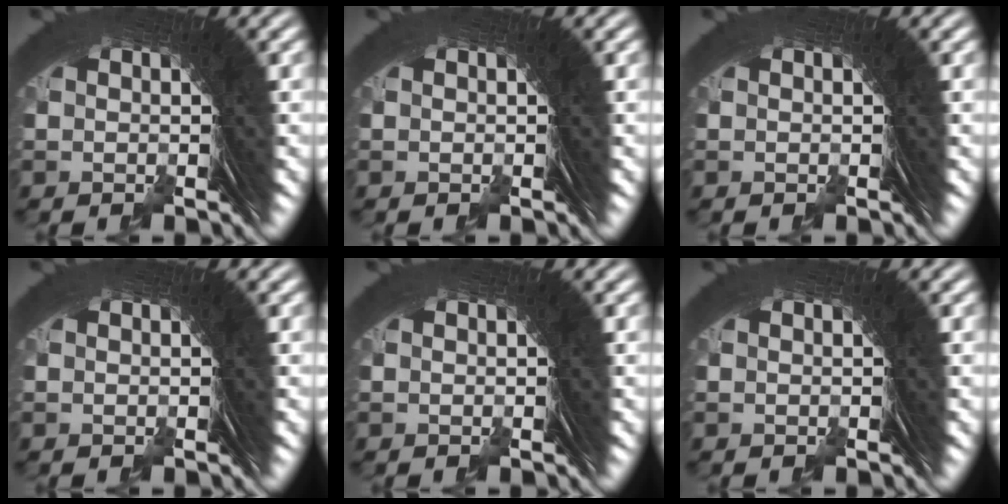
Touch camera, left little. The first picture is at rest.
{"total": 0.0}
{"total": 0.0}
{"total": 0.0}
{"total": 0.0}
{"total": 0.0}